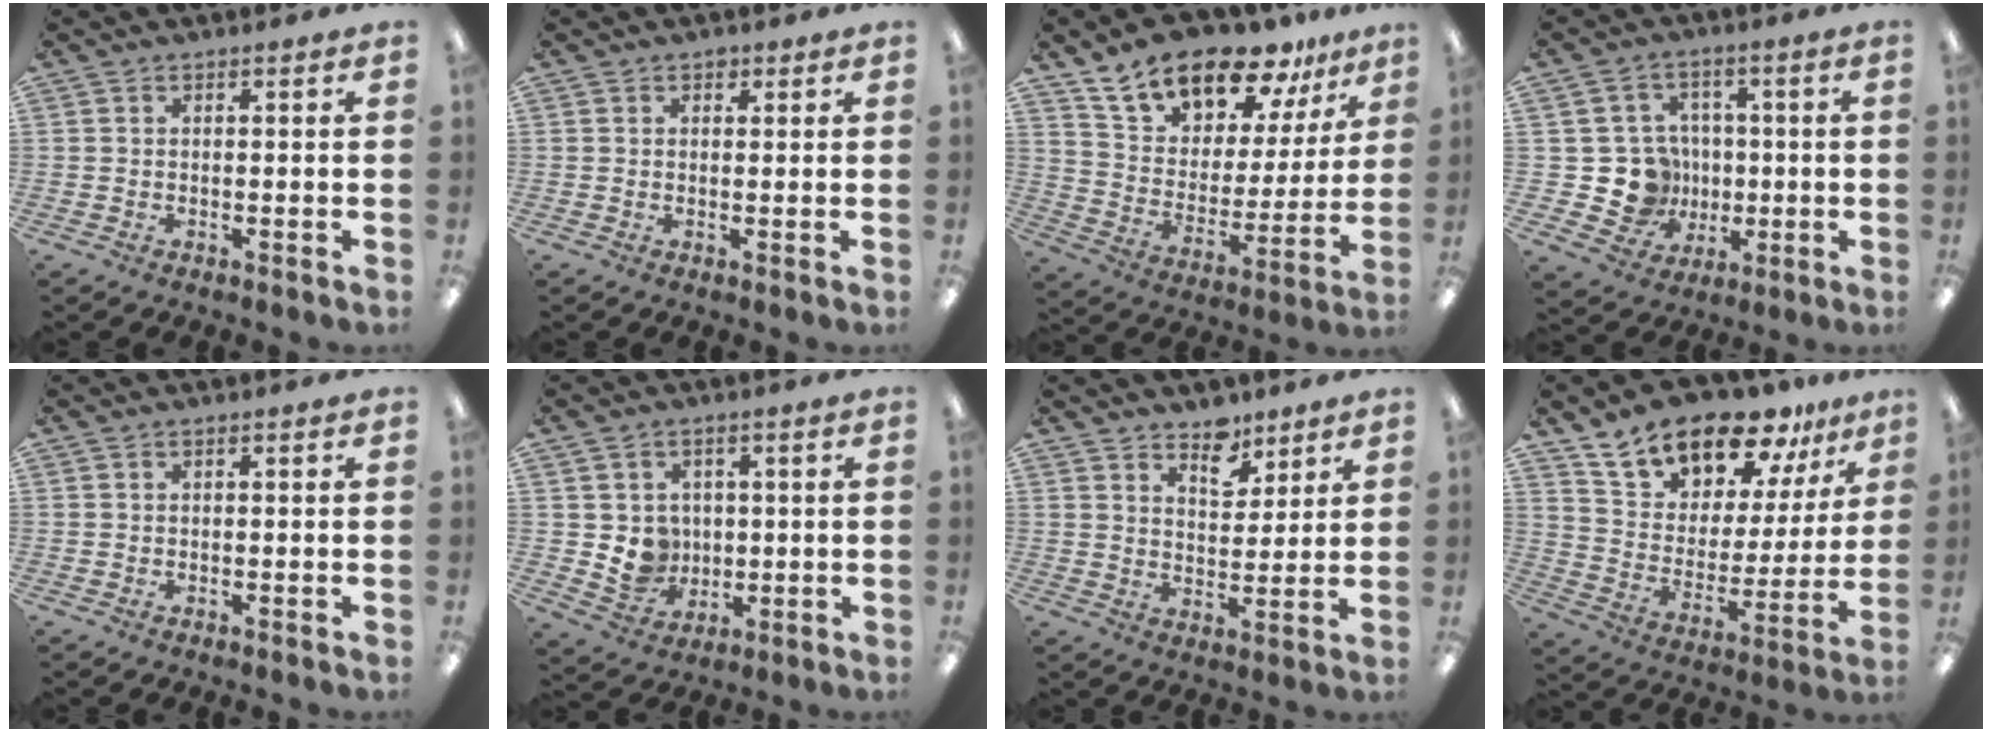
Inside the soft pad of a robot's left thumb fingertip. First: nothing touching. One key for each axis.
{"total": 1.4, "fx": 0.9, "fy": 1.0, "fz": 0.6, "tx": -0.004, "ty": 0.000, "tz": 0.014}
{"total": 17.3, "fx": 14.1, "fy": 7.8, "fz": 6.4, "tx": -0.123, "ty": -0.099, "tz": 0.252}
{"total": 11.2, "fx": -0.5, "fy": 10.6, "fz": 3.5, "tx": -0.075, "ty": 0.006, "tz": 0.004}
{"total": 0.0}
{"total": 6.8, "fx": 0.7, "fy": 6.6, "fz": 1.5, "tx": -0.028, "ty": 0.000, "tz": 0.021}
{"total": 7.3, "fx": 5.8, "fy": 3.8, "fz": 2.3, "tx": -0.010, "ty": -0.039, "tz": 0.099}
{"total": 17.5, "fx": 14.7, "fy": 7.6, "fz": 5.9, "tx": -0.120, "ty": -0.108, "tz": 0.263}